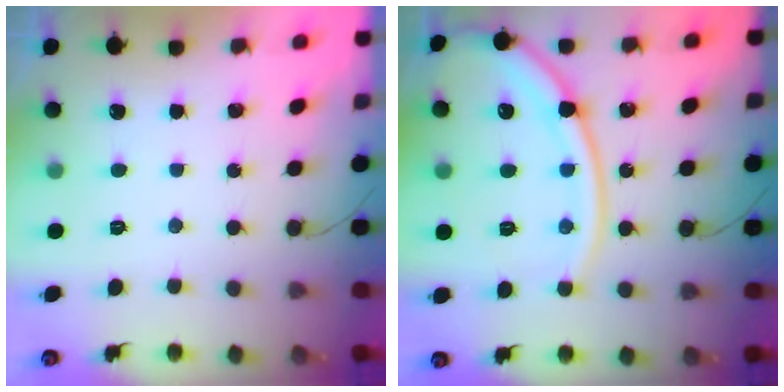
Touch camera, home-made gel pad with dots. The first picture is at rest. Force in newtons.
{"total": 15.6, "press": 15.5, "slide": 1.7}